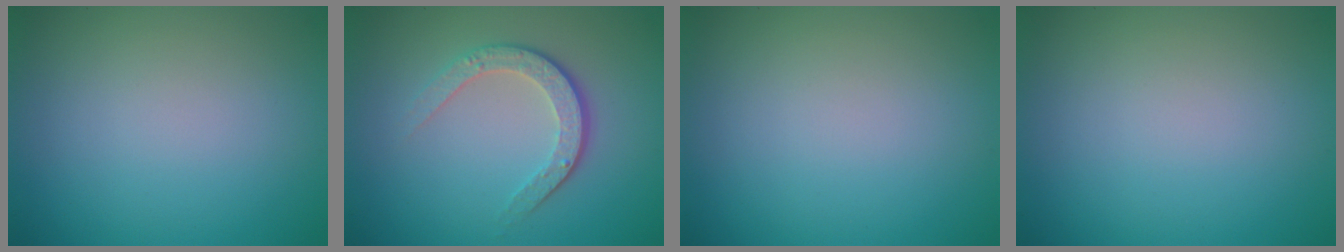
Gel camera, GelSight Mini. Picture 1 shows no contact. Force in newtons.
{"total": 3.5, "press": 2.7, "slide": 2.3}
{"total": 0.0}
{"total": 0.0}